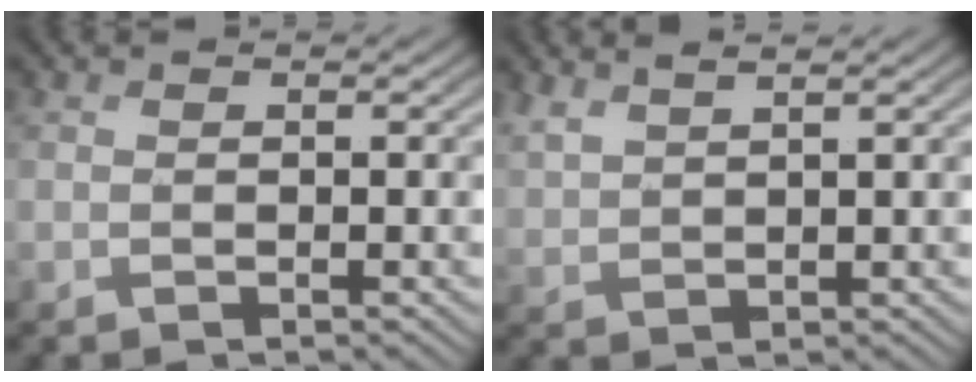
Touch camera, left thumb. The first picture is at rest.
{"total": 3.3, "force": [2.8, 0.7, 1.7], "torque": [-0.045, 0.008, 0.062]}